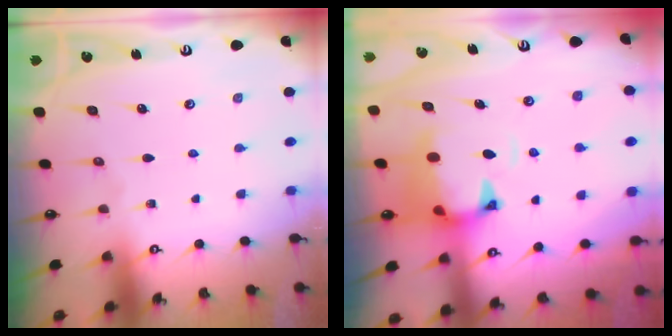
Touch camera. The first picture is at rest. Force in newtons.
{"total": 1.5, "press": 1.1, "slide": 1.1}